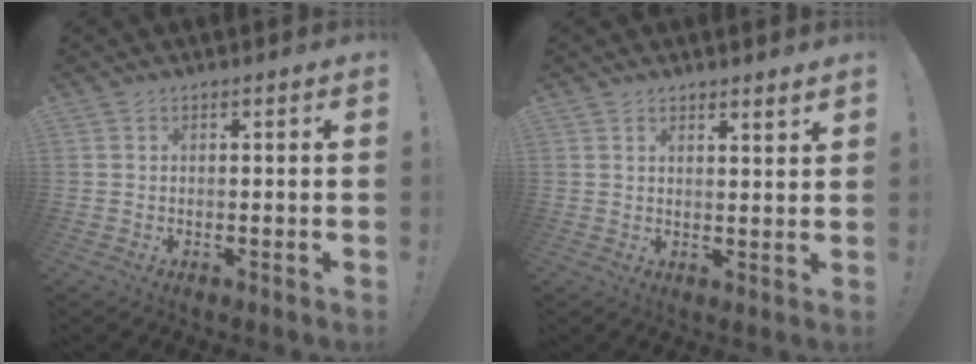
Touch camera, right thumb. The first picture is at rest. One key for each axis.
{"total": 2.6, "fx": 2.4, "fy": 0.3, "fz": 1.0, "tx": -0.002, "ty": -0.021, "tz": 0.039}